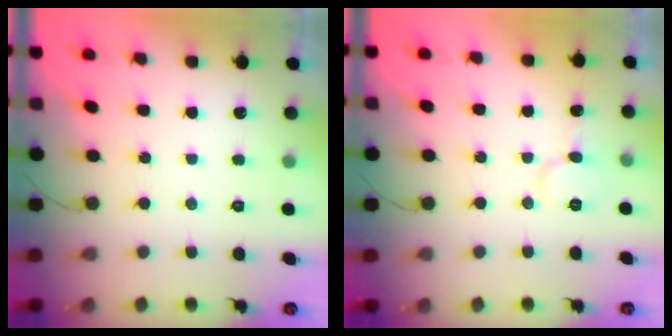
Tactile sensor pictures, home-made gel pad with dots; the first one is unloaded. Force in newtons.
{"total": 5.8, "press": 5.7, "slide": 0.6}